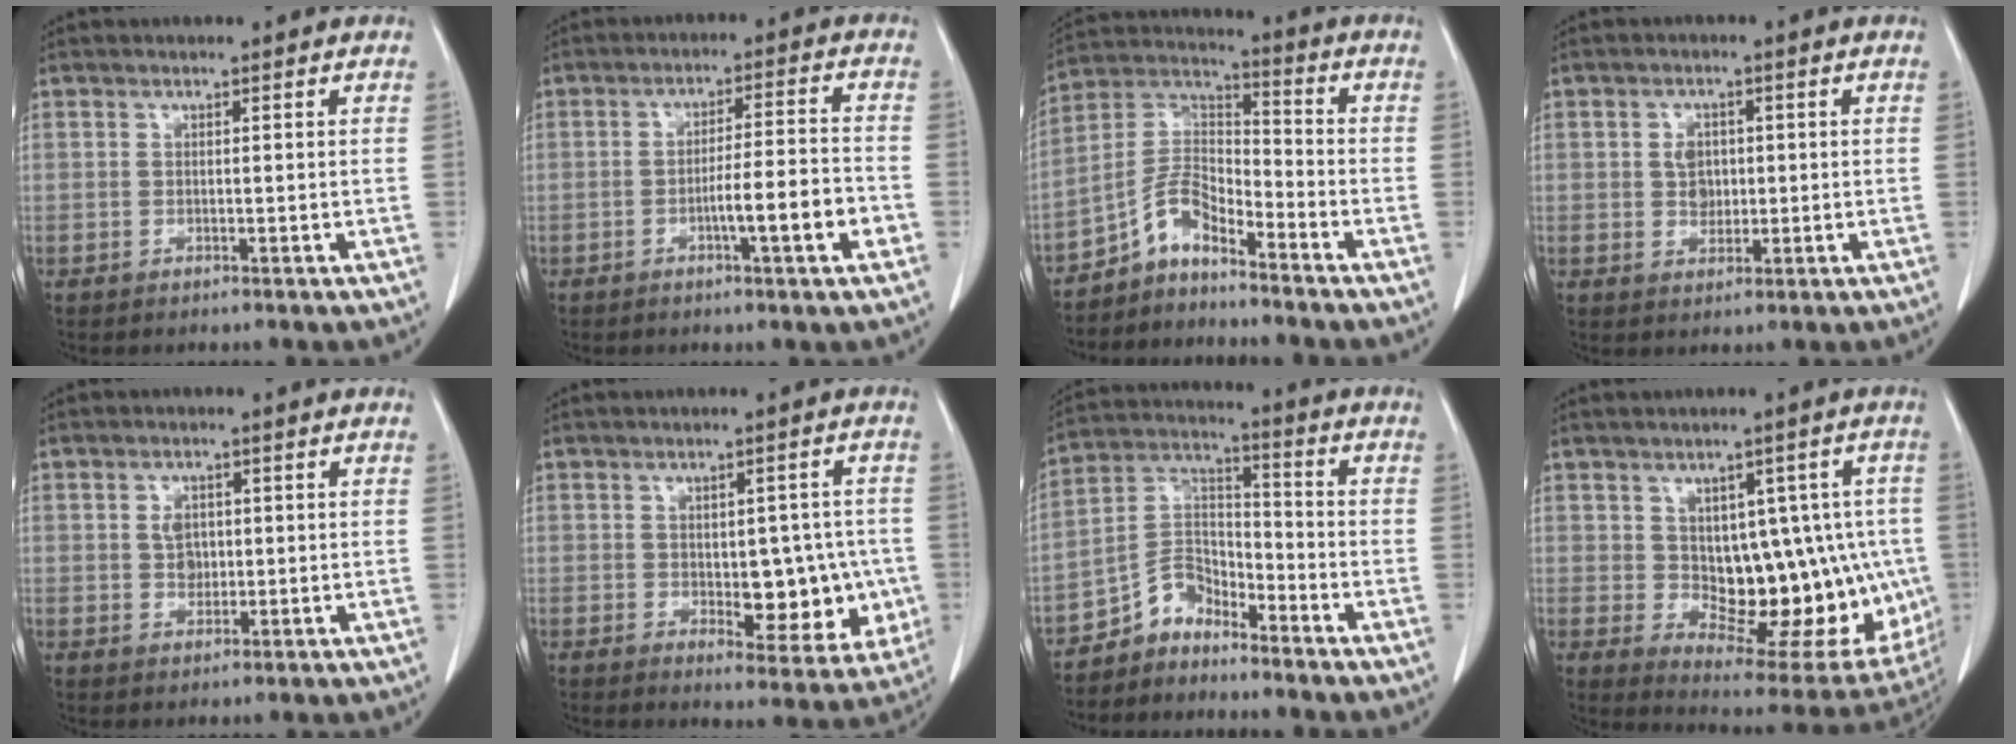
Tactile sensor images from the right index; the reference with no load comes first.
{"total": 7.8, "force": [-2.9, 0.3, 7.2], "torque": [-0.109, 0.007, -0.044]}
{"total": 7.5, "force": [-5.9, 2.9, 3.7], "torque": [-0.081, 0.028, -0.115]}
{"total": 3.5, "force": [0.3, 2.8, 2.1], "torque": [-0.033, 0.006, 0.010]}
{"total": 3.0, "force": [0.4, 2.3, 1.9], "torque": [-0.030, 0.003, 0.009]}
{"total": 9.8, "force": [-1.1, 5.1, 8.4], "torque": [-0.084, 0.008, 0.000]}
{"total": 6.9, "force": [-5.8, 3.4, 1.5], "torque": [-0.031, 0.030, -0.113]}
{"total": 16.8, "force": [-0.6, 8.6, 14.4], "torque": [-0.157, 0.013, 0.022]}